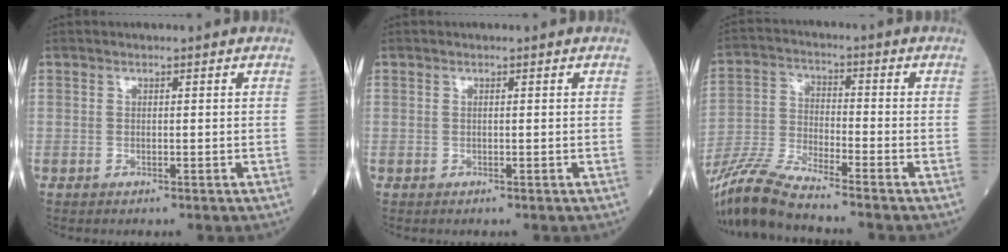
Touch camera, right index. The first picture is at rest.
{"total": 0.0}
{"total": 14.4, "force": [-13.0, -0.6, 6.0], "torque": [-0.130, -0.014, -0.252]}